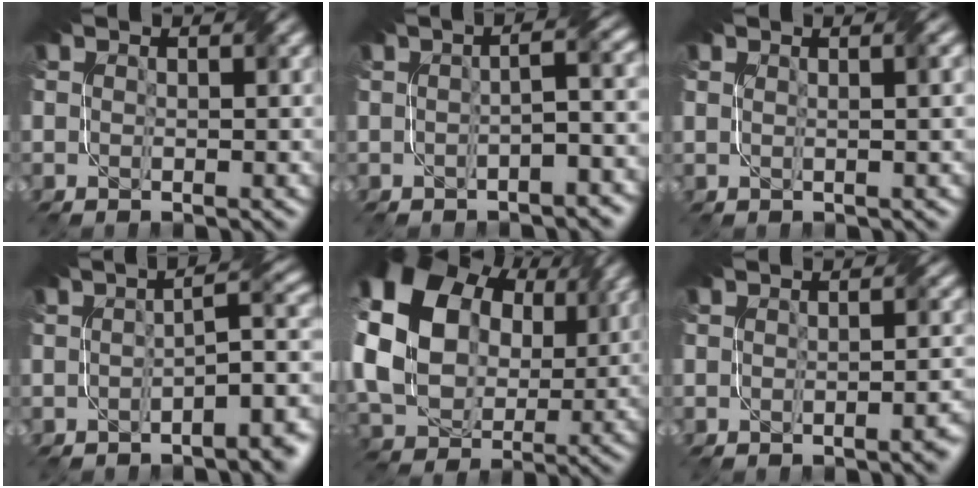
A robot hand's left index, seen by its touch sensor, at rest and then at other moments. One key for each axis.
{"total": 4.6, "fx": -1.3, "fy": 1.4, "fz": 4.1, "tx": -0.044, "ty": 0.012, "tz": -0.023}
{"total": 2.7, "fx": 0.9, "fy": 1.2, "fz": 2.2, "tx": -0.013, "ty": 0.007, "tz": -0.002}
{"total": 6.9, "fx": -2.2, "fy": 2.0, "fz": 6.2, "tx": -0.065, "ty": 0.013, "tz": -0.037}
{"total": 17.8, "fx": 5.1, "fy": 13.9, "fz": 9.8, "tx": -0.242, "ty": 0.034, "tz": 0.095}
{"total": 2.1, "fx": -0.9, "fy": 0.5, "fz": 1.8, "tx": -0.012, "ty": 0.003, "tz": -0.014}